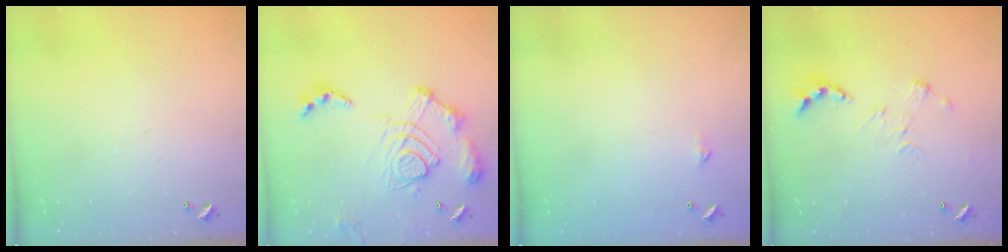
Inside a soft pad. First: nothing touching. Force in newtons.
{"total": 17.1, "press": 17.0, "slide": 1.6}
{"total": 2.3, "press": 2.3, "slide": 0.4}
{"total": 0.0}